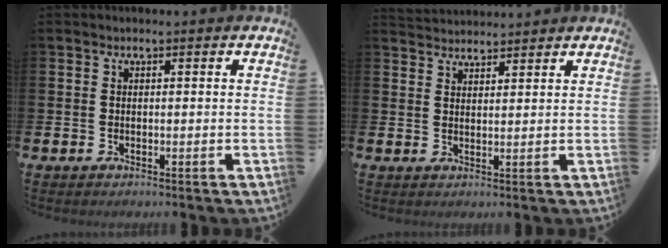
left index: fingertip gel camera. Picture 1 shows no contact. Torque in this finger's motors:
{"motor_torque": [0.18, -1.71, -0.03, 0.02]}